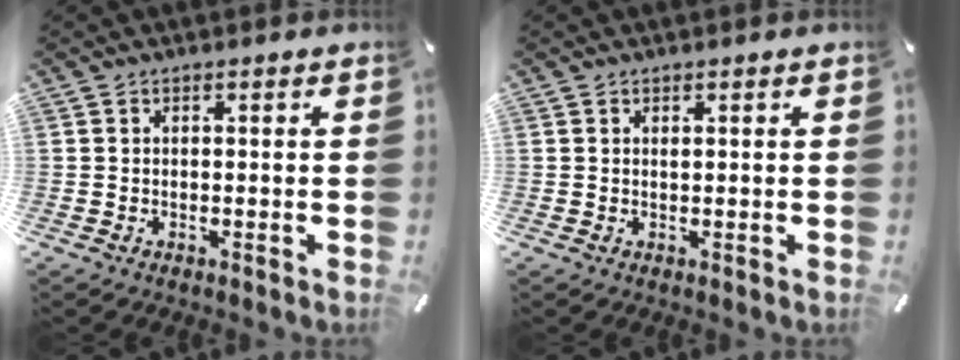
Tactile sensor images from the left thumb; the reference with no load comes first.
{"total": 0.0}